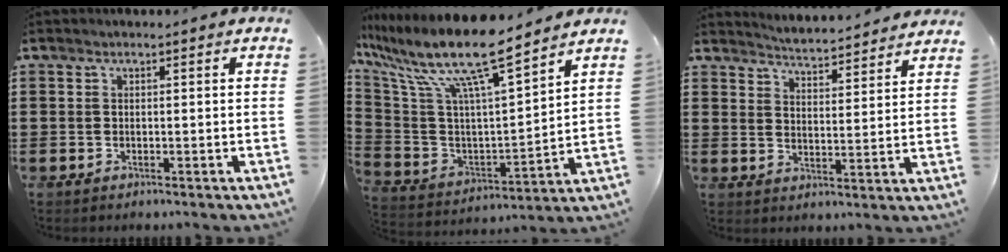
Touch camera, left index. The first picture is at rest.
{"total": 14.2, "force": [10.3, 1.8, 9.6], "torque": [-0.216, -0.069, 0.167]}
{"total": 4.1, "force": [4.1, -0.6, 0.0], "torque": [-0.018, -0.034, 0.068]}